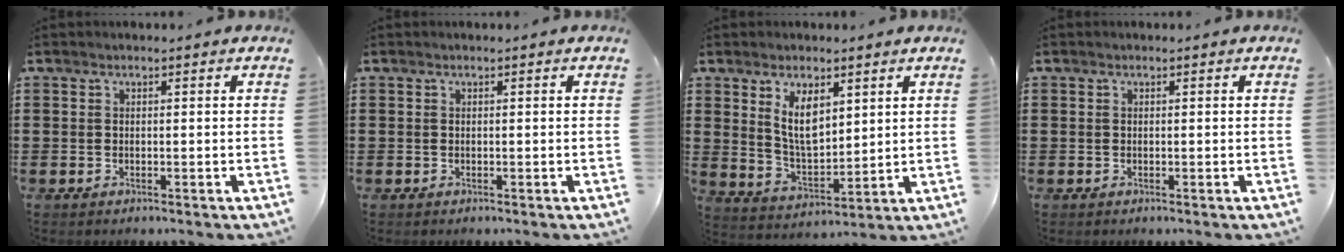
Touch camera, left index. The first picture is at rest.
{"total": 0.0}
{"total": 6.9, "force": [3.7, 3.3, 4.8], "torque": [-0.098, -0.006, 0.067]}
{"total": 0.0}